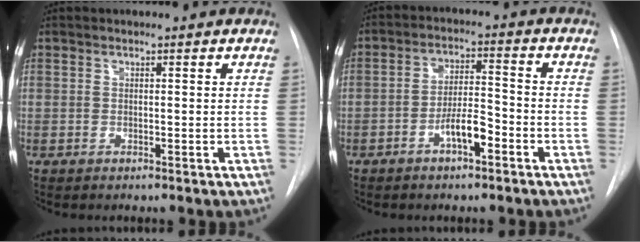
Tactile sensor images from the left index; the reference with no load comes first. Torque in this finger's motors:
{"motor_torque": [0.20, 0.03, 0.14, 0.04]}